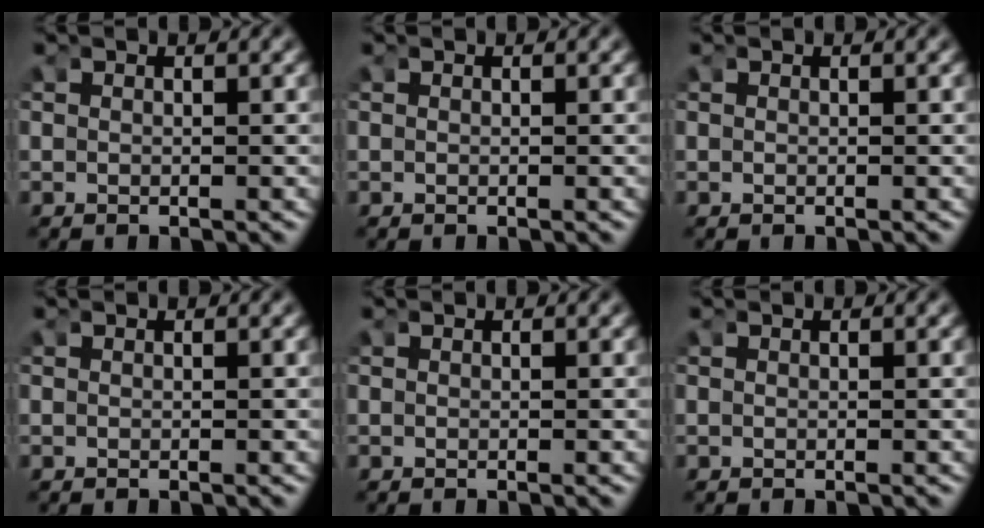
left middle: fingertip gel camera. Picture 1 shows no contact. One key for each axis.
{"total": 0.0}
{"total": 0.0}
{"total": 0.0}
{"total": 0.0}
{"total": 0.0}